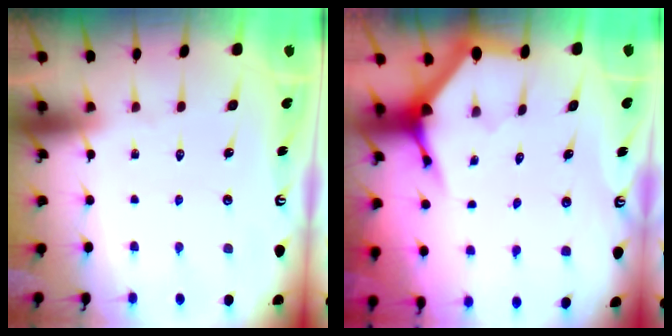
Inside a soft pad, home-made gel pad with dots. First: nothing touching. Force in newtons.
{"total": 3.9, "press": 3.9, "slide": 0.5}